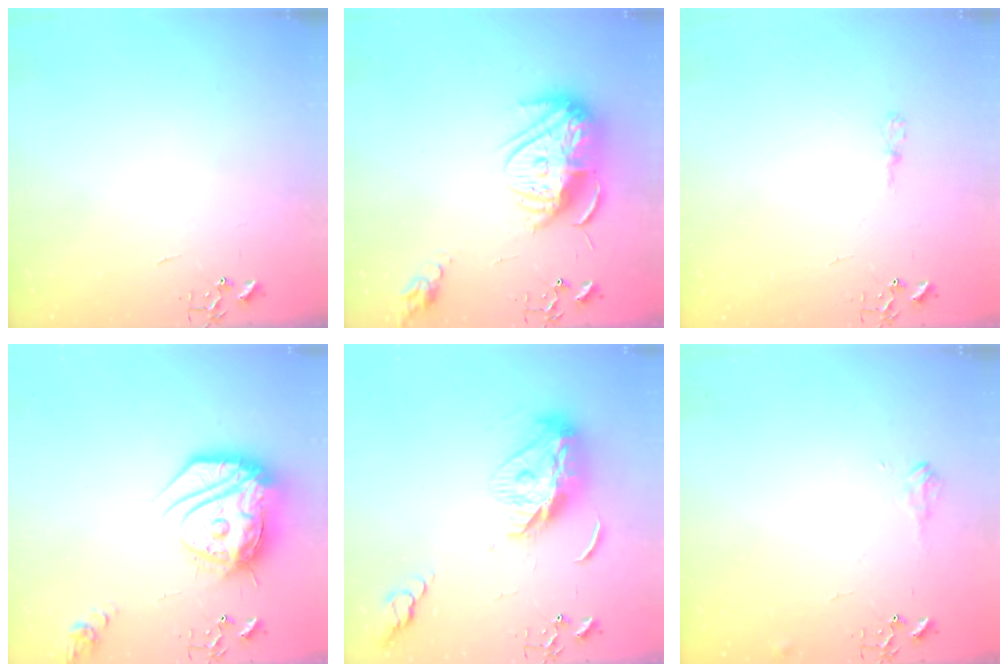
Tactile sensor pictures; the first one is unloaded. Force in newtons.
{"total": 15.8, "press": 15.8, "slide": 1.4}
{"total": 3.6, "press": 3.6, "slide": 0.4}
{"total": 23.9, "press": 23.8, "slide": 2.1}
{"total": 13.4, "press": 13.4, "slide": 1.2}
{"total": 7.2, "press": 7.1, "slide": 0.9}